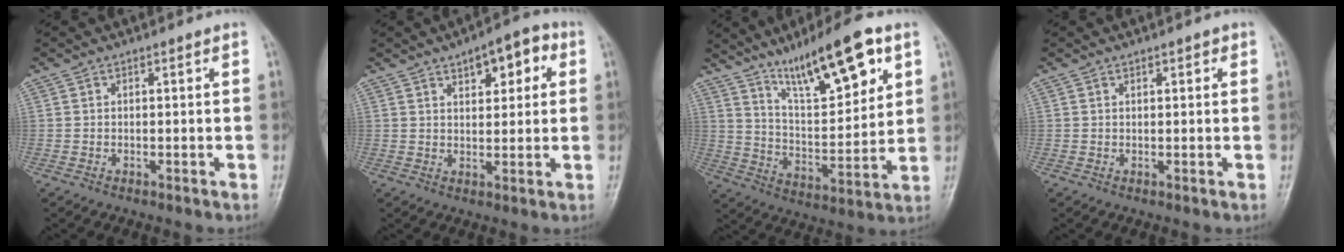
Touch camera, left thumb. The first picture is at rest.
{"total": 8.0, "force": [3.5, 3.8, 6.1], "torque": [-0.051, -0.002, 0.043]}
{"total": 17.2, "force": [10.2, 4.7, 13.1], "torque": [-0.188, -0.045, 0.179]}
{"total": 1.1, "force": [0.7, 0.5, 0.8], "torque": [-0.007, -0.001, 0.008]}